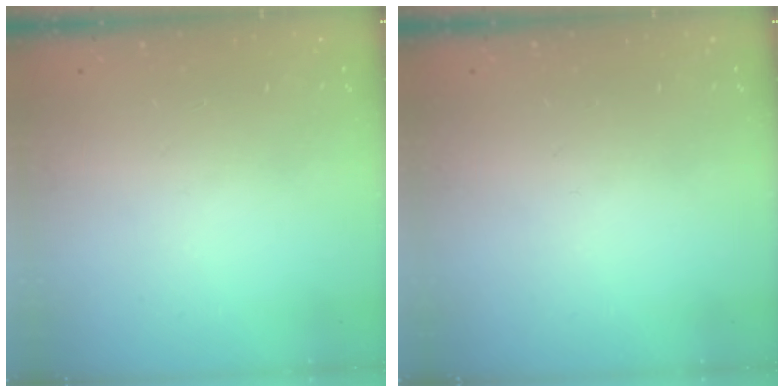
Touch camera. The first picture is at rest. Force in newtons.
{"total": 0.0}